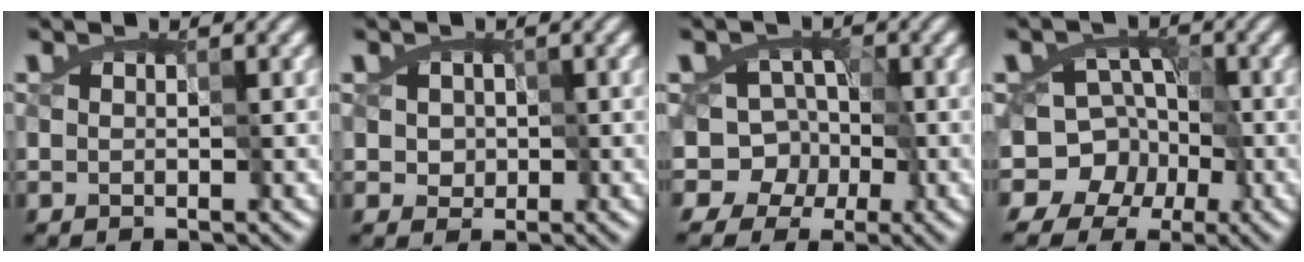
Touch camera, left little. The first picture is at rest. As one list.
[{"total": 2.3, "force": [0.1, 2.2, 0.7], "torque": [-0.017, 0.000, -0.002]}, {"total": 5.2, "force": [-1.8, 4.2, 2.4], "torque": [0.016, 0.014, -0.050]}, {"total": 9.3, "force": [-5.0, 7.1, 3.3], "torque": [-0.018, 0.005, -0.105]}]